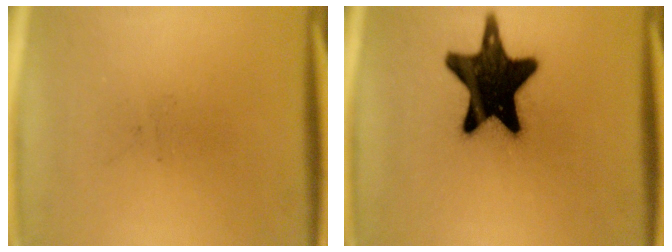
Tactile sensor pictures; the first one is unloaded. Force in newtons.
{"total": 20.1}